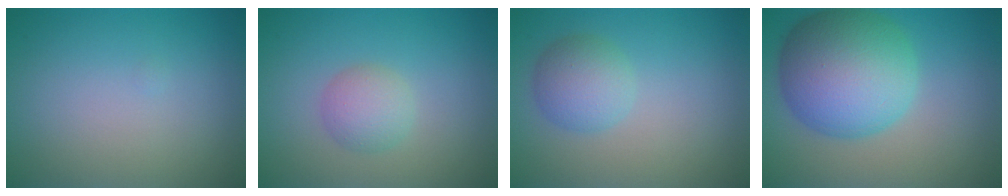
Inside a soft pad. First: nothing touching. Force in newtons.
{"total": 2.4, "press": 2.4, "slide": 0.1}
{"total": 3.2, "press": 3.2, "slide": 0.1}
{"total": 10.4, "press": 10.4, "slide": 0.3}